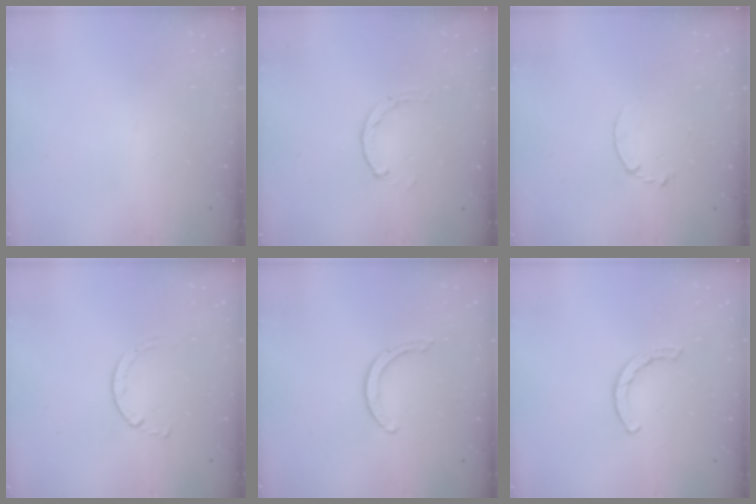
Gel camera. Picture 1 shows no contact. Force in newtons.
{"total": 1.5, "press": 1.5, "slide": 0.2}
{"total": 3.9, "press": 3.9, "slide": 0.5}
{"total": 2.7, "press": 2.7, "slide": 0.3}
{"total": 2.9, "press": 2.9, "slide": 0.4}
{"total": 2.0, "press": 2.0, "slide": 0.2}